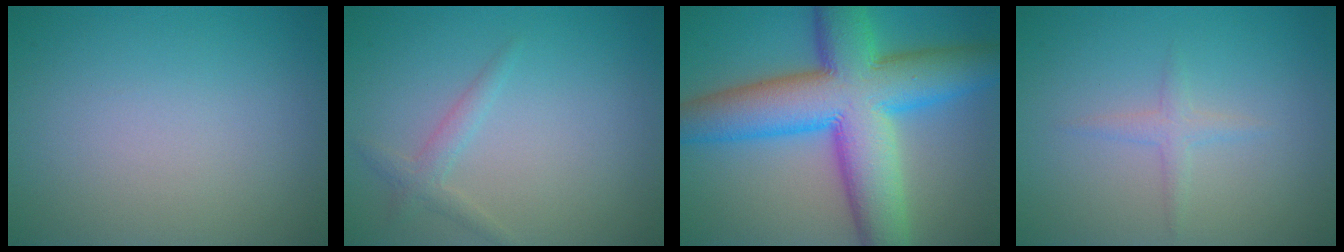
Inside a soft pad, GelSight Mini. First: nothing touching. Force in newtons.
{"total": 1.6, "press": 1.6, "slide": 0.1}
{"total": 13.9, "press": 13.9, "slide": 0.2}
{"total": 1.3, "press": 1.3, "slide": 0.0}